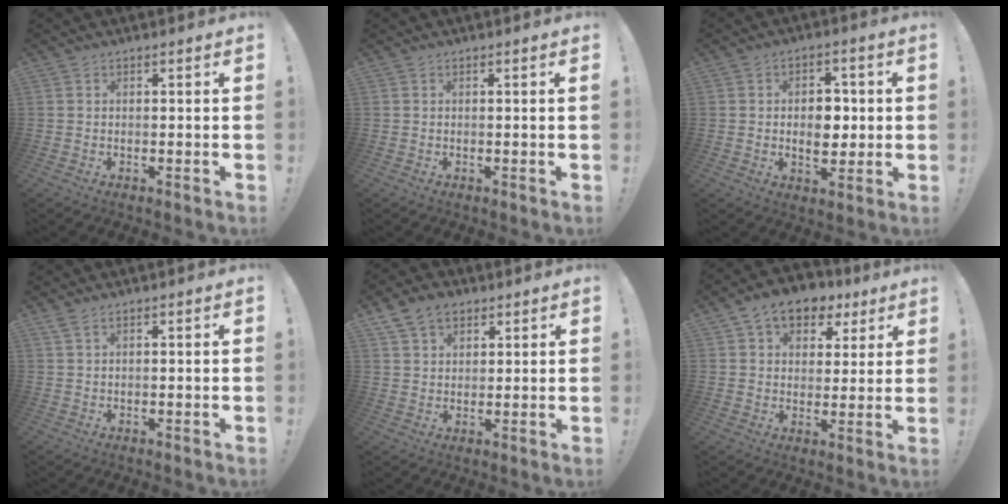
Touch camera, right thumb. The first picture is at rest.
{"total": 0.5, "force": [0.1, -0.3, 0.4], "torque": [-0.003, -0.003, -0.001]}
{"total": 8.0, "force": [0.0, 5.7, 5.6], "torque": [-0.078, 0.005, -0.003]}
{"total": 1.6, "force": [1.0, 0.2, 1.2], "torque": [-0.030, 0.002, 0.019]}
{"total": 7.7, "force": [4.6, 5.2, 3.3], "torque": [-0.058, -0.009, 0.091]}
{"total": 10.5, "force": [6.1, 7.1, 4.8], "torque": [-0.069, -0.027, 0.118]}